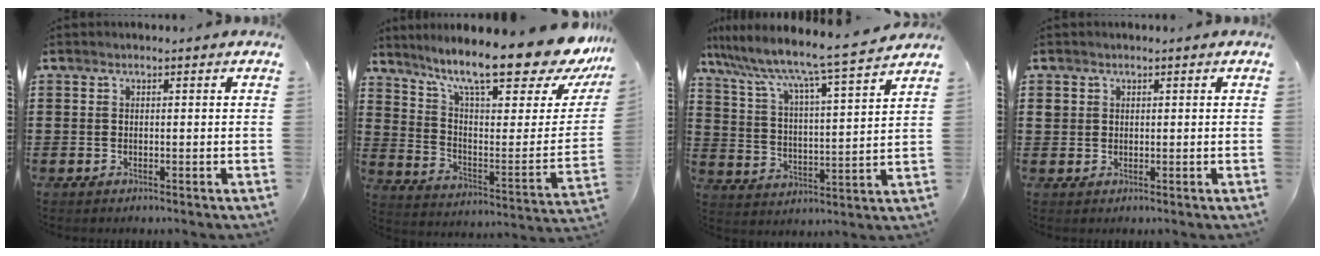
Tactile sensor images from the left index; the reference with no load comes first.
{"total": 15.6, "force": [12.5, 2.1, 9.1], "torque": [-0.171, -0.095, 0.204]}
{"total": 6.3, "force": [5.7, -0.5, 2.8], "torque": [-0.081, -0.055, 0.084]}
{"total": 1.4, "force": [0.6, 1.1, 0.4], "torque": [-0.011, 0.006, 0.012]}